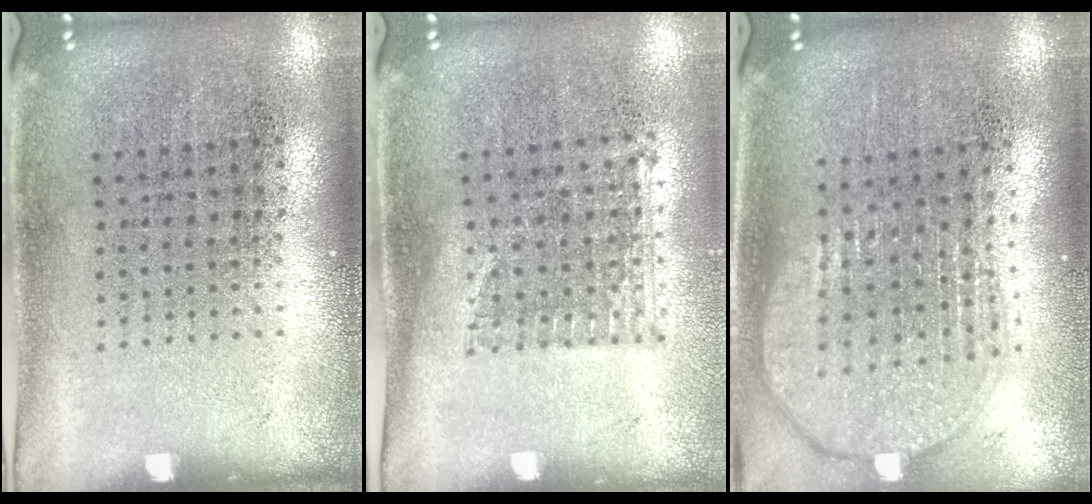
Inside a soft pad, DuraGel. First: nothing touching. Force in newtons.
{"total": 1.0, "press": 0.8, "slide": 0.6}
{"total": 2.0, "press": 1.6, "slide": 1.1}